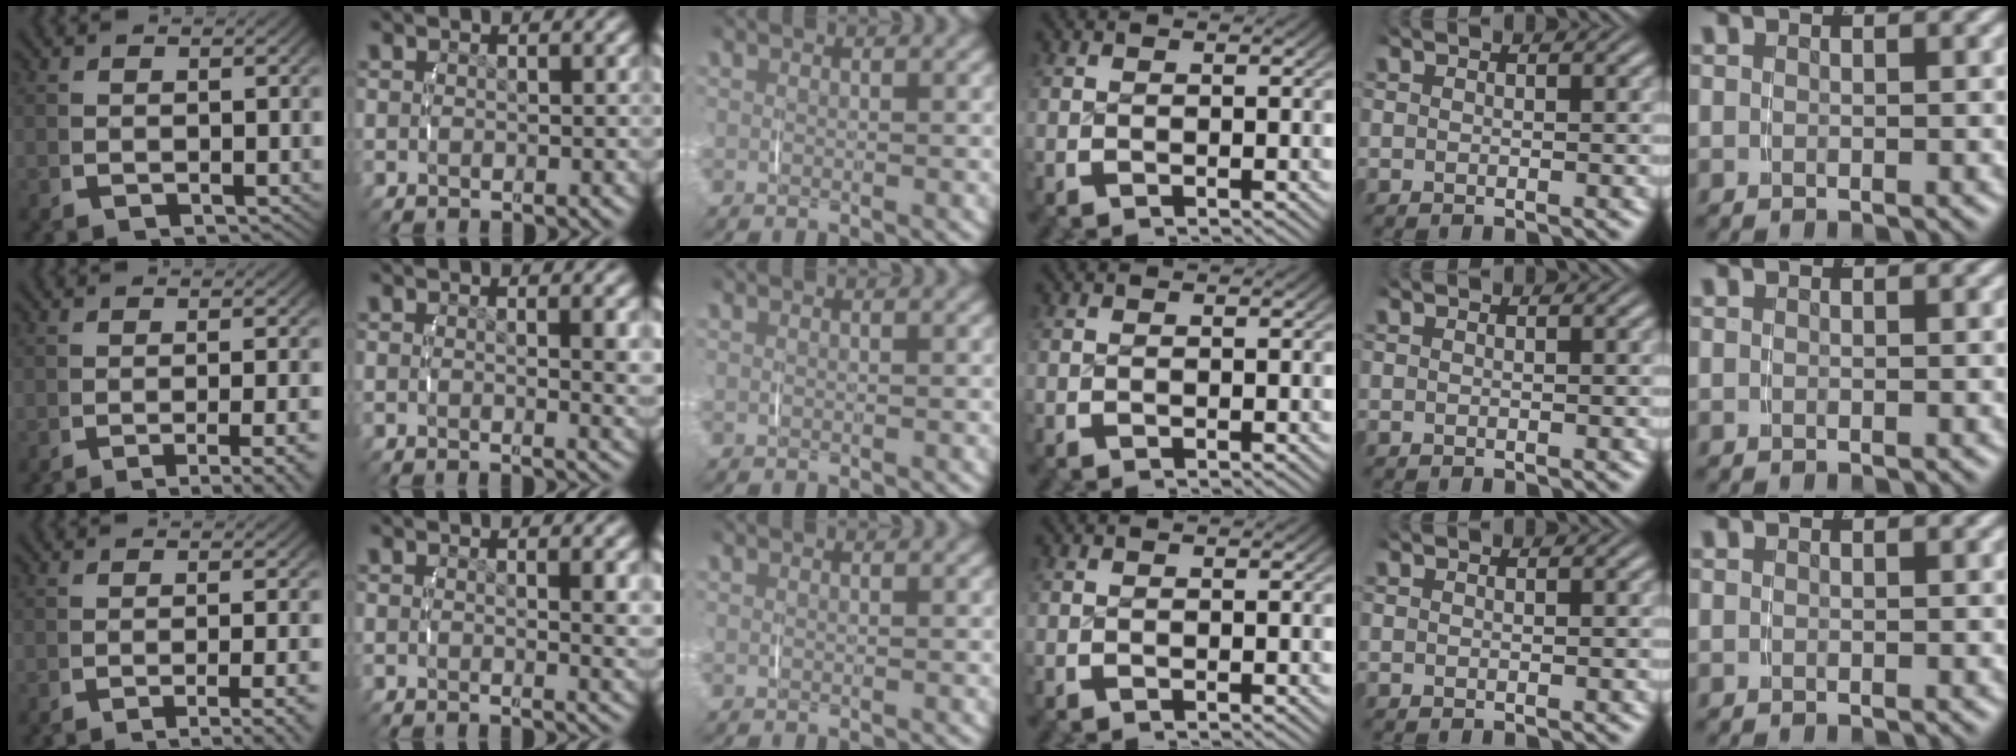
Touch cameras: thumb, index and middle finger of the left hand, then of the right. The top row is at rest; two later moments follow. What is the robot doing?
{"motion": "lift_and_place", "object": "glasses case"}